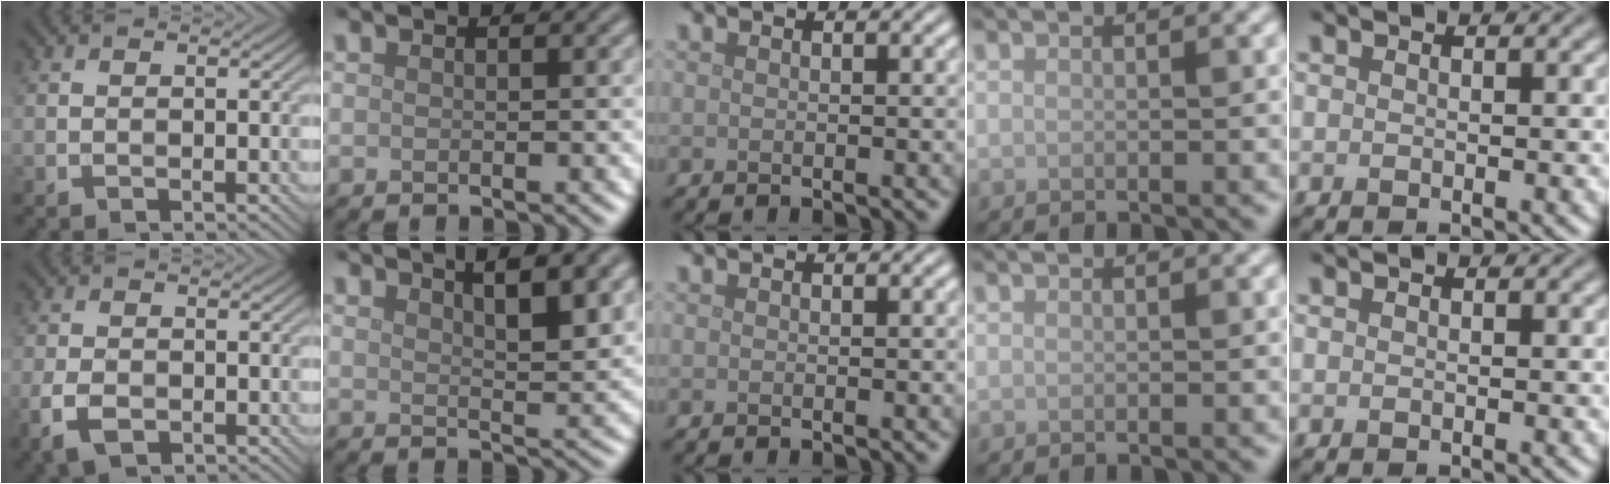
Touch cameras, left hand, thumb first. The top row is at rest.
{"thumb": {"total": 3.8, "force": [-1.5, 2.3, 2.6], "torque": [-0.067, -0.009, -0.033]}, "index": {"total": 5.0, "force": [2.8, 1.6, 3.9], "torque": [-0.042, 0.005, 0.037]}}